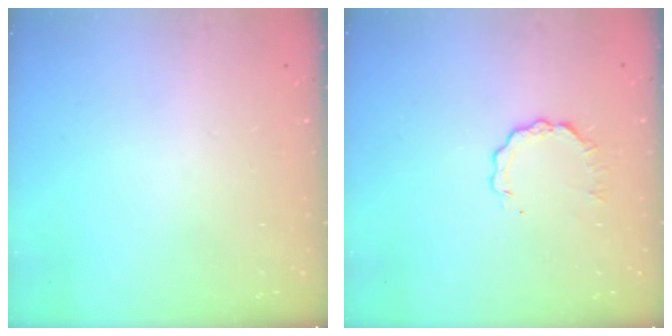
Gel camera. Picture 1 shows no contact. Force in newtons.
{"total": 2.9, "press": 2.9, "slide": 0.3}